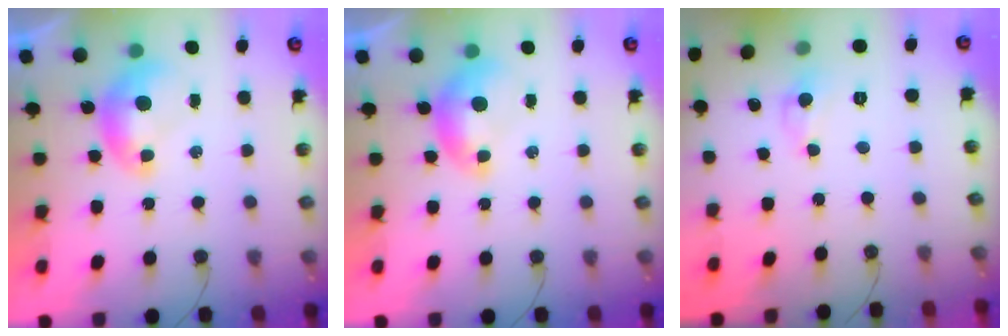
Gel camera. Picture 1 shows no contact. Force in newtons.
{"total": 0.0}
{"total": 0.5, "press": 0.5, "slide": 0.3}